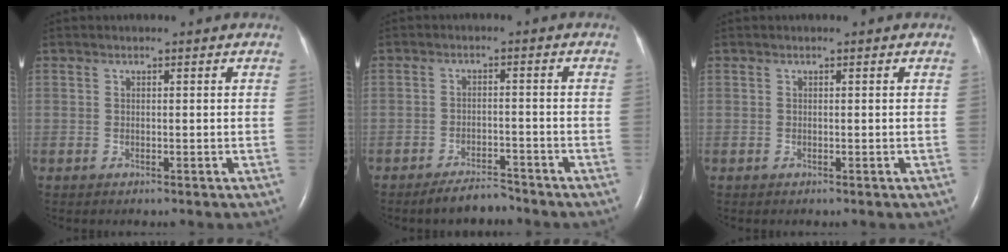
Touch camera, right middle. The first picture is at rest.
{"total": 3.8, "force": [-3.6, 0.8, 1.1], "torque": [-0.025, -0.008, -0.061]}
{"total": 0.0}